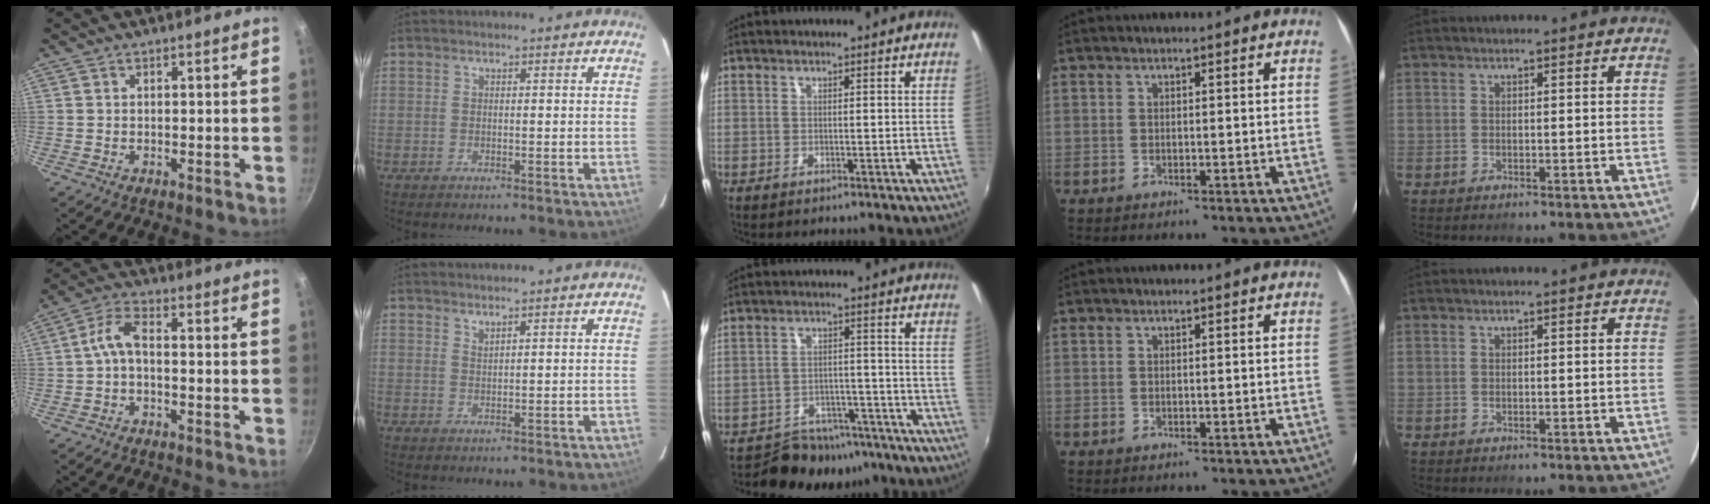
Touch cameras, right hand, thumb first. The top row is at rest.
{"thumb": {"total": 4.8, "force": [-1.1, 2.4, 4.1], "torque": [-0.088, 0.028, -0.029]}, "index": {"total": 1.0, "force": [0.9, 0.0, 0.3], "torque": [-0.005, -0.003, 0.017]}, "middle": {"total": 4.6, "force": [-2.9, 3.5, 0.7], "torque": [-0.027, 0.007, -0.032]}}